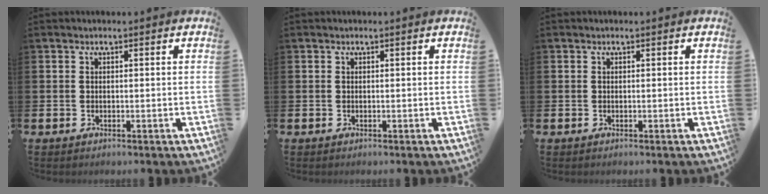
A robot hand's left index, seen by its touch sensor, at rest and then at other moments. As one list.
[{"total": 0.0}, {"total": 0.0}]